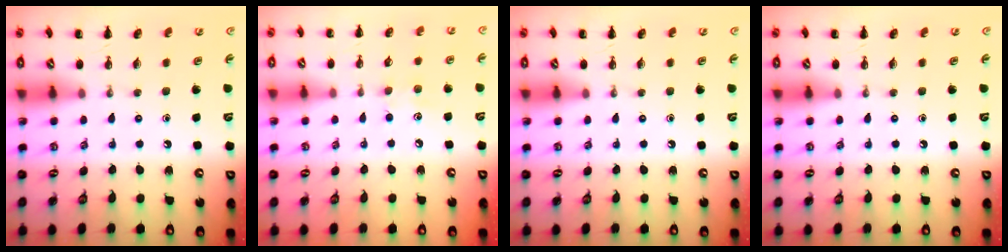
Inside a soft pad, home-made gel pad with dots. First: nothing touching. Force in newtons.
{"total": 4.8, "press": 4.7, "slide": 1.2}
{"total": 0.0}
{"total": 0.0}